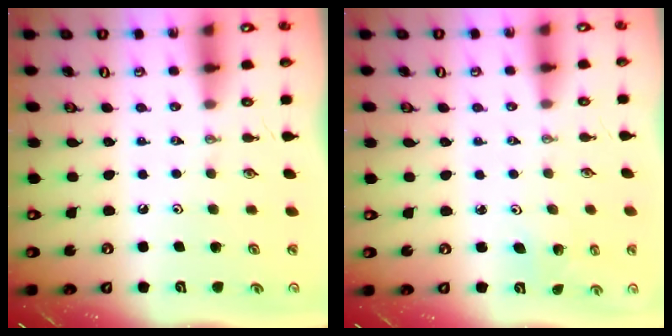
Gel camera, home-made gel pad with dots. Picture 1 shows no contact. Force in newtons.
{"total": 1.4, "press": 1.4, "slide": 0.1}